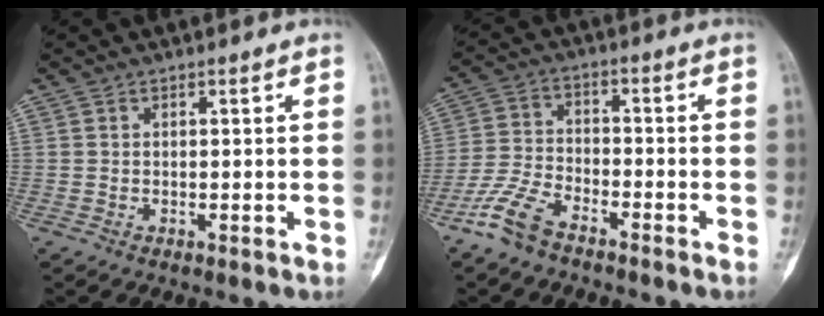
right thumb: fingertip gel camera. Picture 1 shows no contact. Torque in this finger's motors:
{"motor_torque": [0.08, 0.18, 0.11, 0.08, 0.02]}